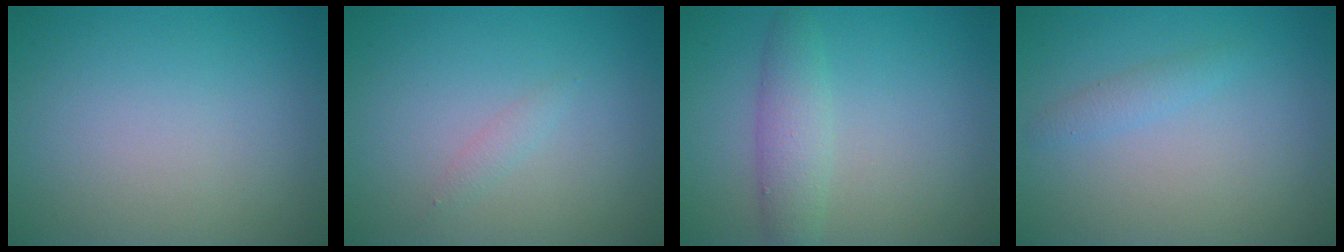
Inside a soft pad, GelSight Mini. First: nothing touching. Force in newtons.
{"total": 0.8, "press": 0.8, "slide": 0.1}
{"total": 2.9, "press": 2.9, "slide": 0.0}
{"total": 1.2, "press": 1.2, "slide": 0.1}